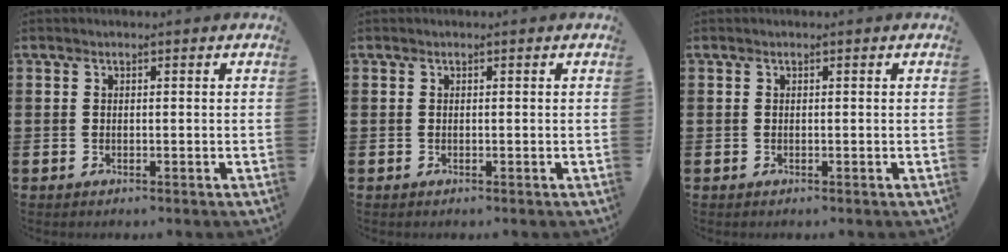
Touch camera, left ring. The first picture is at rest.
{"total": 0.0}
{"total": 0.0}